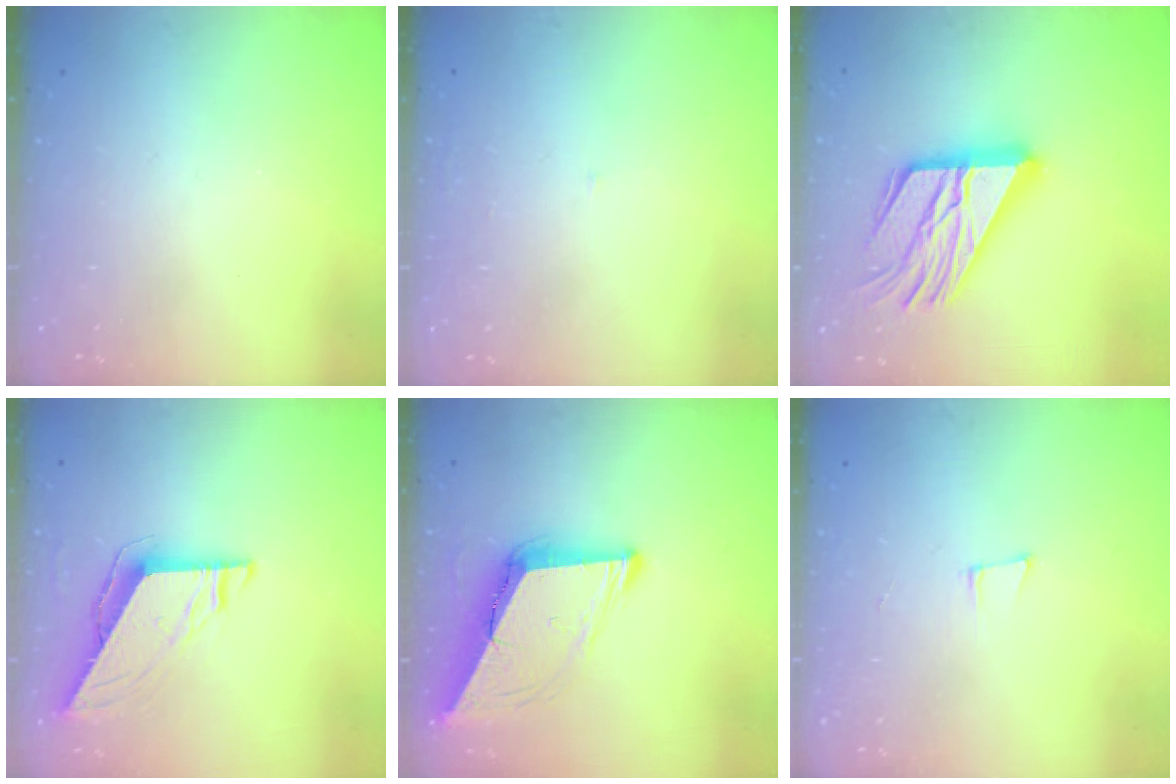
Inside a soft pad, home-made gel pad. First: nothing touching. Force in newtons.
{"total": 2.0, "press": 2.0, "slide": 0.1}
{"total": 21.7, "press": 21.6, "slide": 2.2}
{"total": 7.7, "press": 7.6, "slide": 0.6}
{"total": 9.5, "press": 9.4, "slide": 1.6}
{"total": 5.0, "press": 4.1, "slide": 2.9}